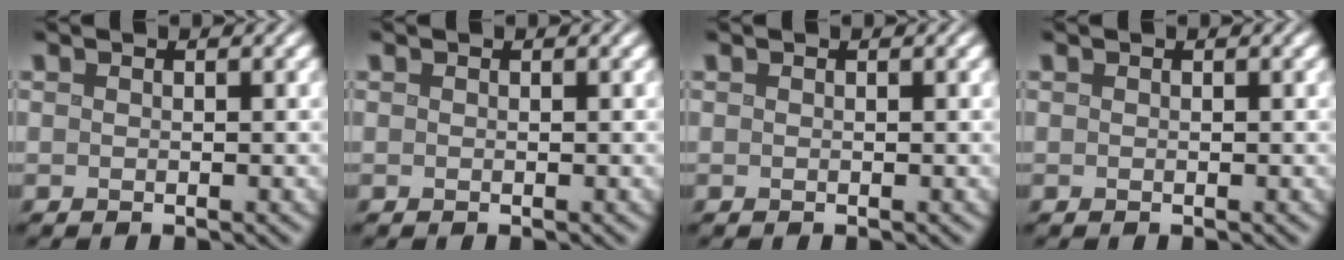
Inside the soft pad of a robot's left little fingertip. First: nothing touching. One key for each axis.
{"total": 0.0}
{"total": 0.0}
{"total": 0.0}